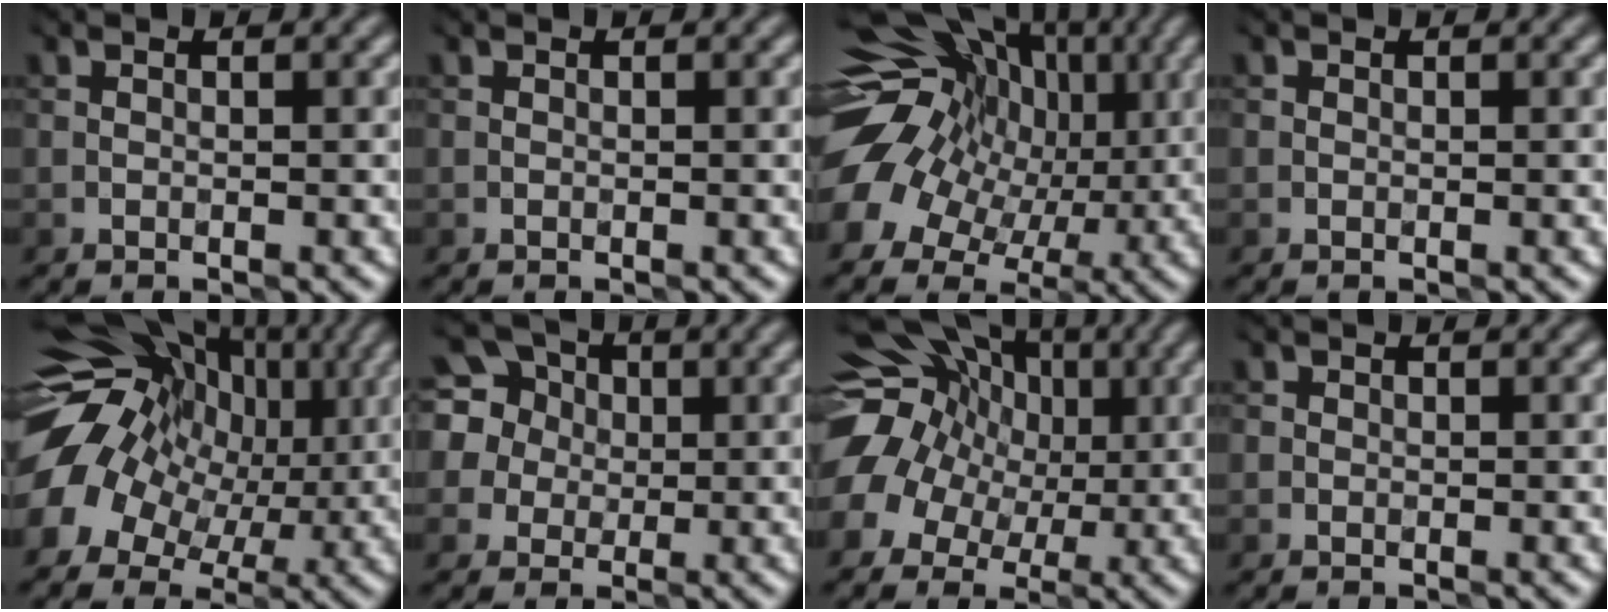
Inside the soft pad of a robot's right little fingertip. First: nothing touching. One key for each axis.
{"total": 0.0}
{"total": 13.9, "fx": -0.6, "fy": 11.4, "fz": 7.8, "tx": -0.156, "ty": -0.002, "tz": -0.013}
{"total": 0.0}
{"total": 13.2, "fx": 0.1, "fy": 11.0, "fz": 7.4, "tx": -0.145, "ty": -0.001, "tz": 0.004}
{"total": 8.6, "fx": 3.0, "fy": 7.5, "fz": 2.9, "tx": -0.084, "ty": 0.029, "tz": 0.045}
{"total": 12.0, "fx": 2.7, "fy": 10.2, "fz": 5.8, "tx": -0.122, "ty": 0.018, "tz": 0.033}
{"total": 0.0}